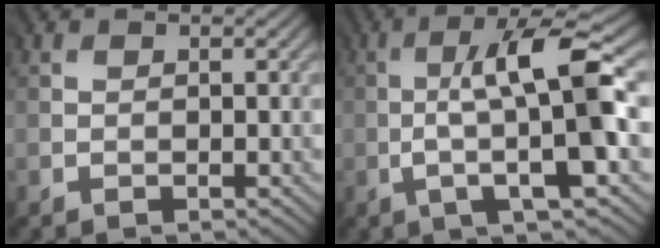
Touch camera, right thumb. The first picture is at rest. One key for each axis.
{"total": 10.5, "fx": -0.2, "fy": 1.8, "fz": 10.3, "tx": -0.161, "ty": 0.019, "tz": -0.002}